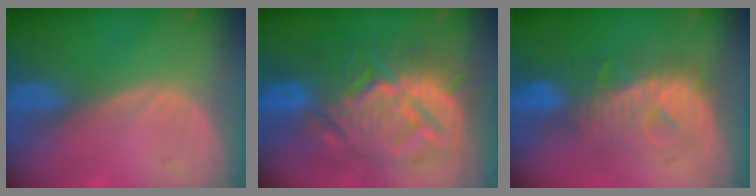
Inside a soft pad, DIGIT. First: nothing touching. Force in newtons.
{"total": 13.7, "press": 13.6, "slide": 1.3}
{"total": 8.2, "press": 8.2, "slide": 0.7}